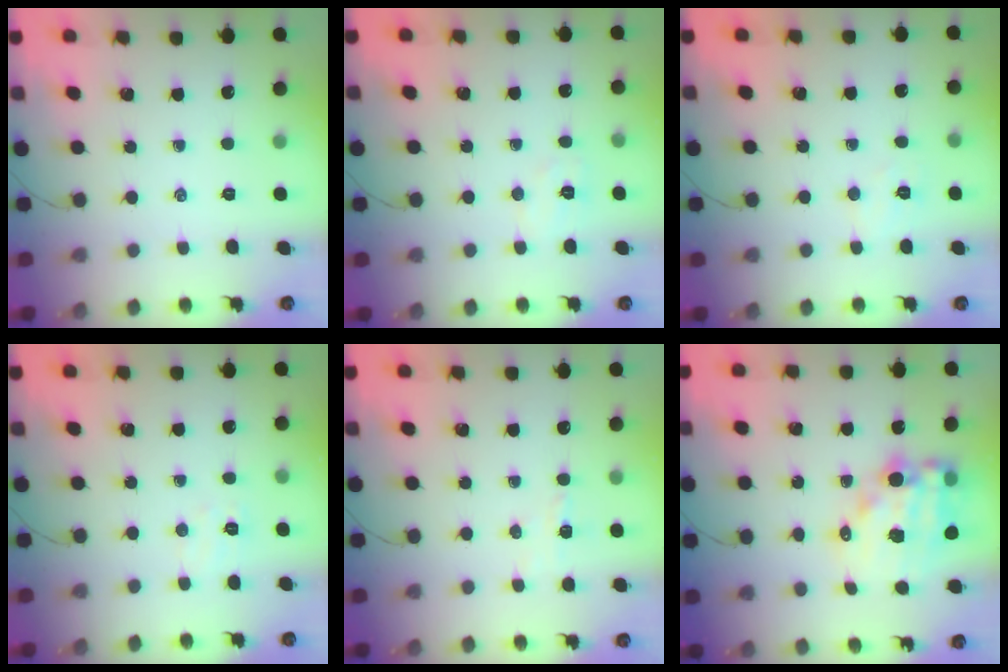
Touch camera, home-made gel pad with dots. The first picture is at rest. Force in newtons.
{"total": 4.4, "press": 4.3, "slide": 1.0}
{"total": 4.1, "press": 4.0, "slide": 1.0}
{"total": 4.9, "press": 4.8, "slide": 1.2}
{"total": 3.0, "press": 2.8, "slide": 0.9}
{"total": 13.3, "press": 12.9, "slide": 3.1}